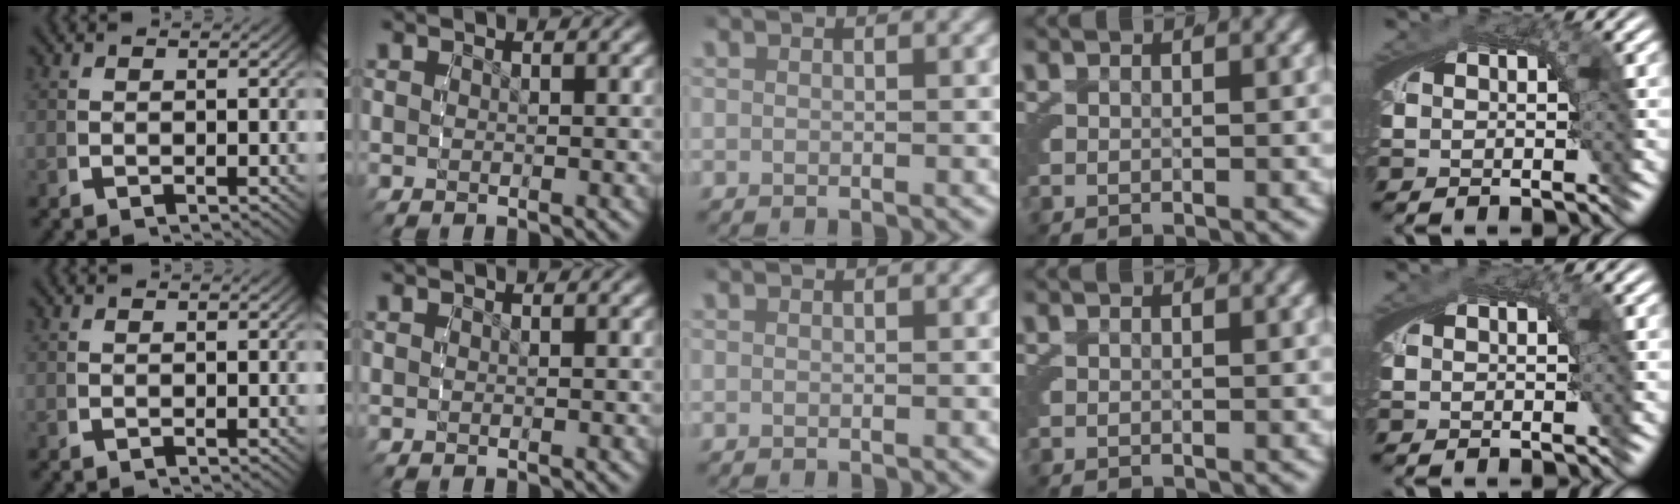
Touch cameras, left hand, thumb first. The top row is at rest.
{"little": {"total": 1.4, "force": [-0.2, -1.3, -0.5], "torque": [0.021, -0.002, 0.003]}}